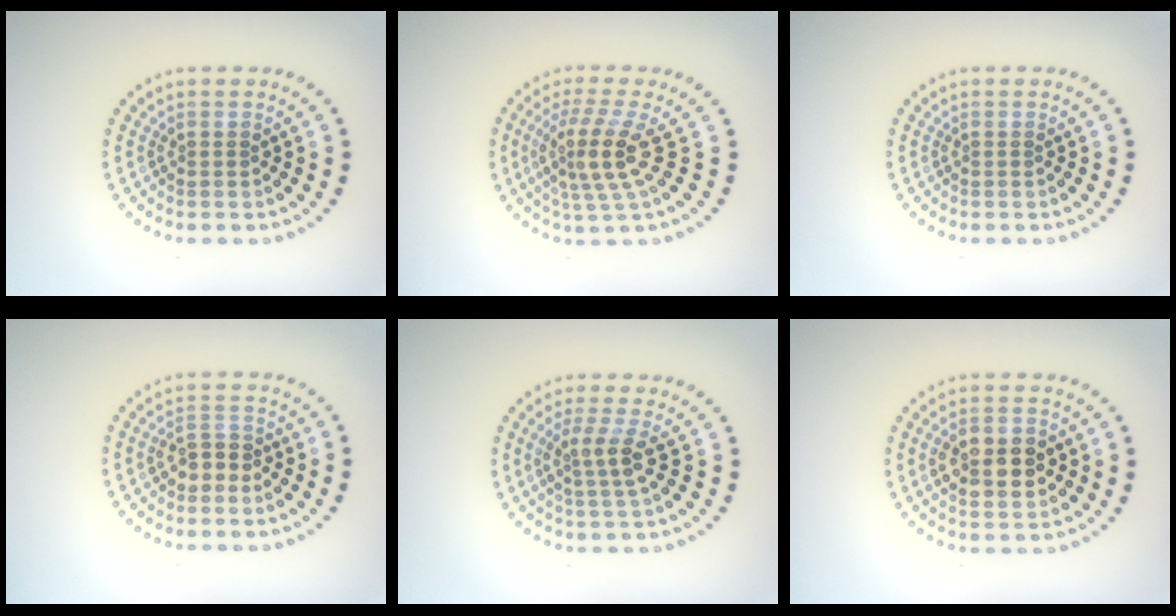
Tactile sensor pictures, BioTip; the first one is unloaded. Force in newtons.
{"total": 4.1, "press": 3.2, "slide": 2.6}
{"total": 0.0}
{"total": 2.0, "press": 1.8, "slide": 0.8}
{"total": 2.6, "press": 1.9, "slide": 1.7}
{"total": 4.9, "press": 4.9, "slide": 0.1}